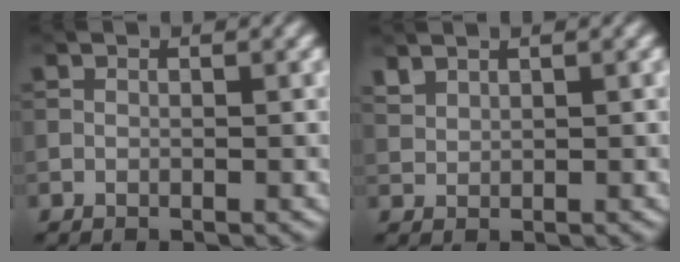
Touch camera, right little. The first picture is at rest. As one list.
[{"total": 1.3, "force": [1.2, 0.4, 0.3], "torque": [-0.013, 0.003, 0.031]}]